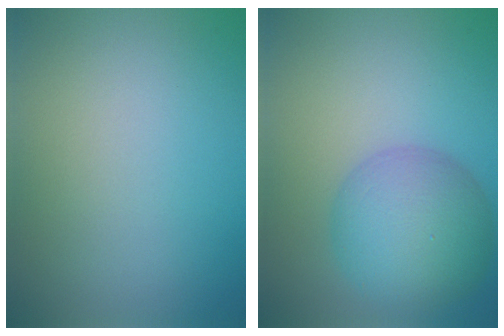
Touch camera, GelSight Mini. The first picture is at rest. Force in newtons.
{"total": 6.9, "press": 6.9, "slide": 0.3}